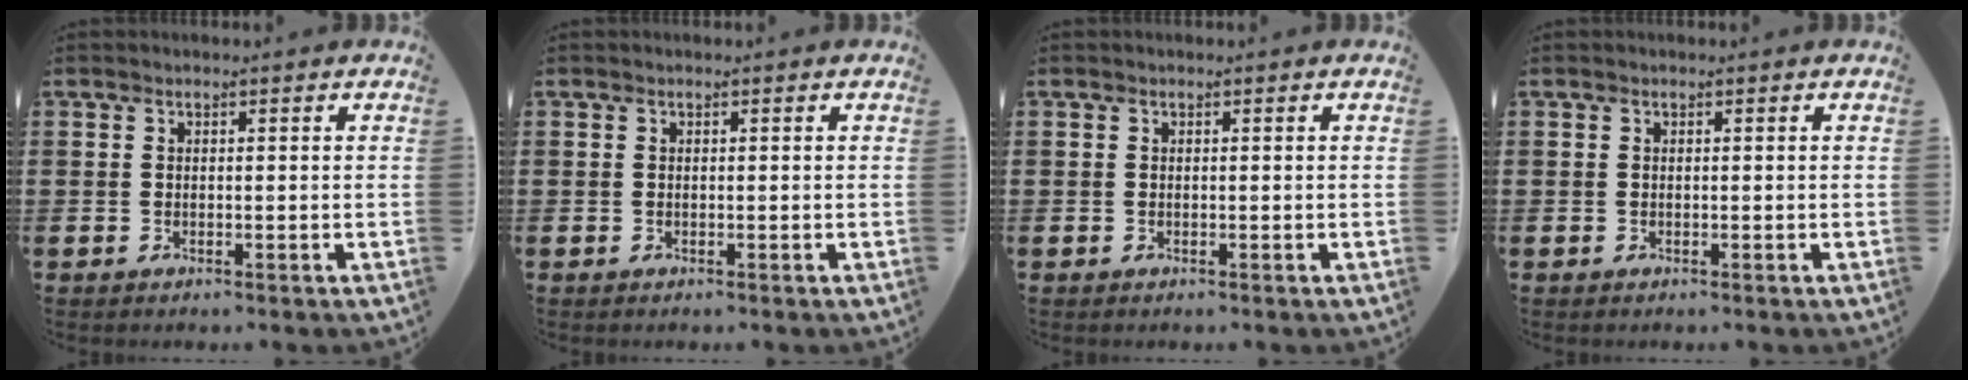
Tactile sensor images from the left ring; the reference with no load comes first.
{"total": 0.0}
{"total": 0.0}
{"total": 0.0}